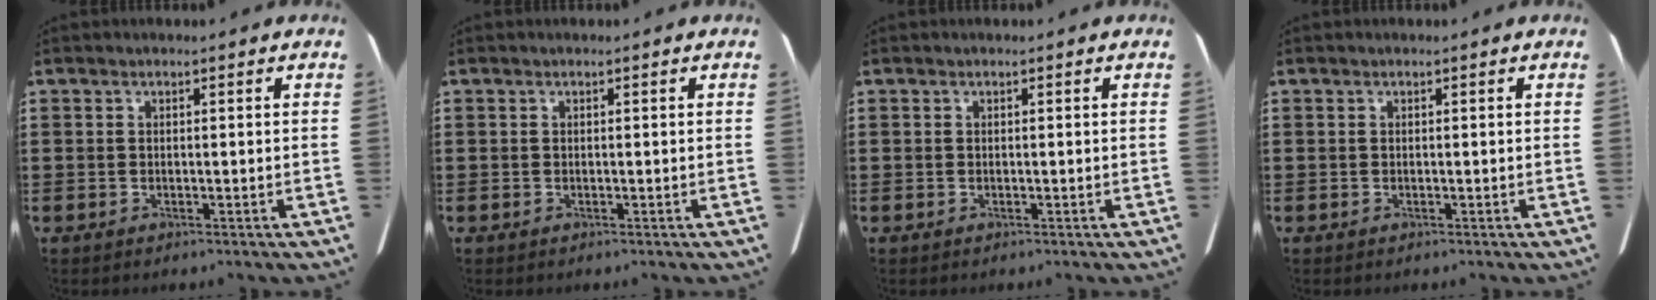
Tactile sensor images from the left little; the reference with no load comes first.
{"total": 0.0}
{"total": 0.0}
{"total": 0.0}